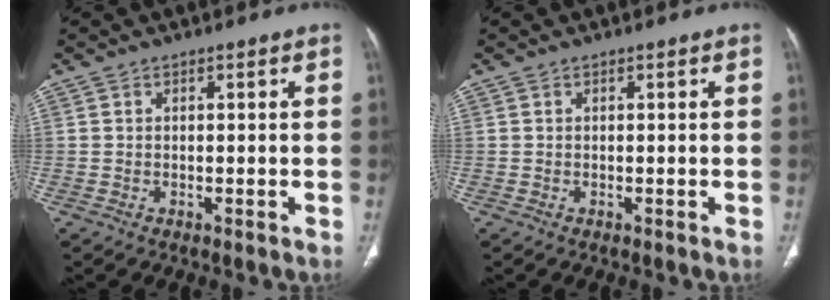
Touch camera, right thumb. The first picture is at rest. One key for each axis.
{"total": 0.0}